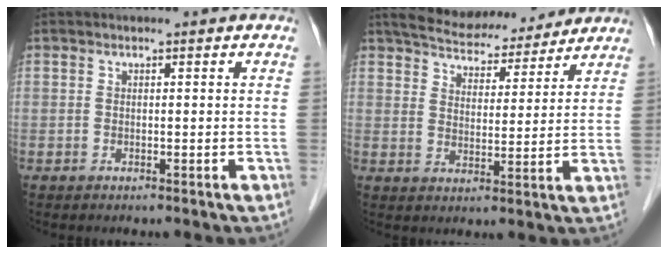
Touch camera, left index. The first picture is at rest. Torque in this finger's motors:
{"motor_torque": [-0.18, -0.68, 0.16, 0.06]}